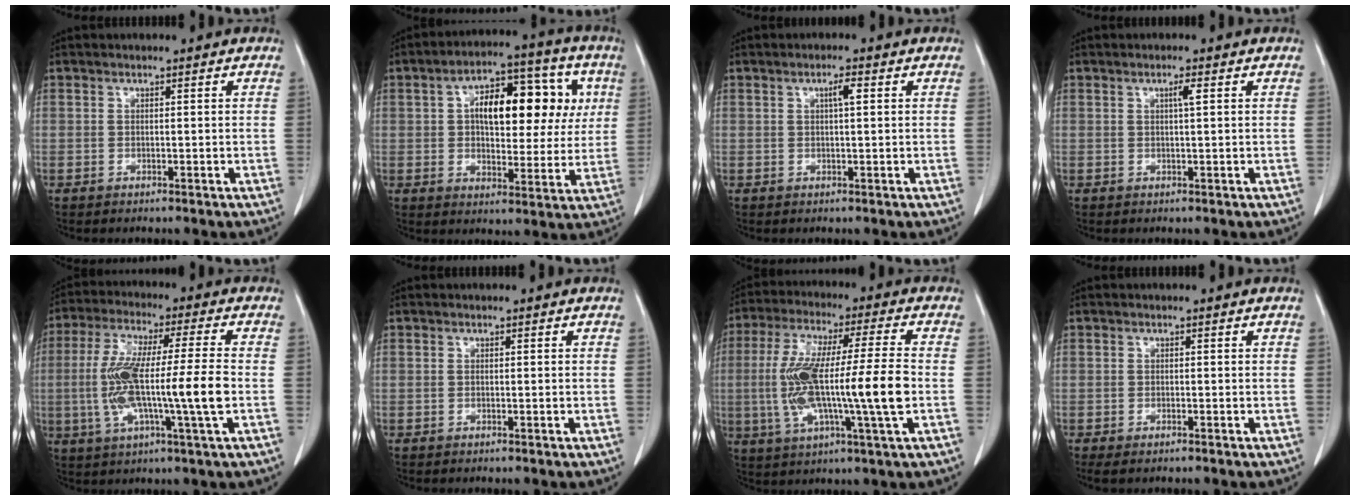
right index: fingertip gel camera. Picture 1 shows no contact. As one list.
[{"total": 15.0, "force": [3.5, 7.2, 12.6], "torque": [-0.187, 0.040, 0.054]}, {"total": 2.0, "force": [0.6, 0.2, 1.9], "torque": [-0.033, 0.003, 0.010]}, {"total": 1.4, "force": [0.5, -0.1, 1.4], "torque": [-0.025, 0.002, 0.007]}, {"total": 14.7, "force": [-1.8, 0.5, 14.6], "torque": [-0.288, 0.001, -0.038]}, {"total": 0.0}, {"total": 16.8, "force": [-1.6, 0.8, 16.7], "torque": [-0.328, 0.003, -0.033]}, {"total": 1.7, "force": [-1.3, 0.4, 1.1], "torque": [-0.015, -0.005, -0.017]}]